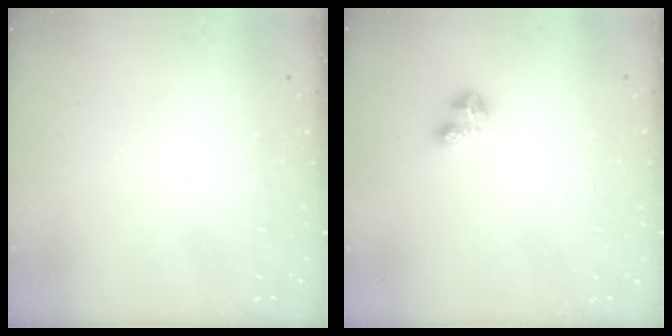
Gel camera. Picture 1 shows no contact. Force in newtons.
{"total": 3.1, "press": 3.0, "slide": 0.5}